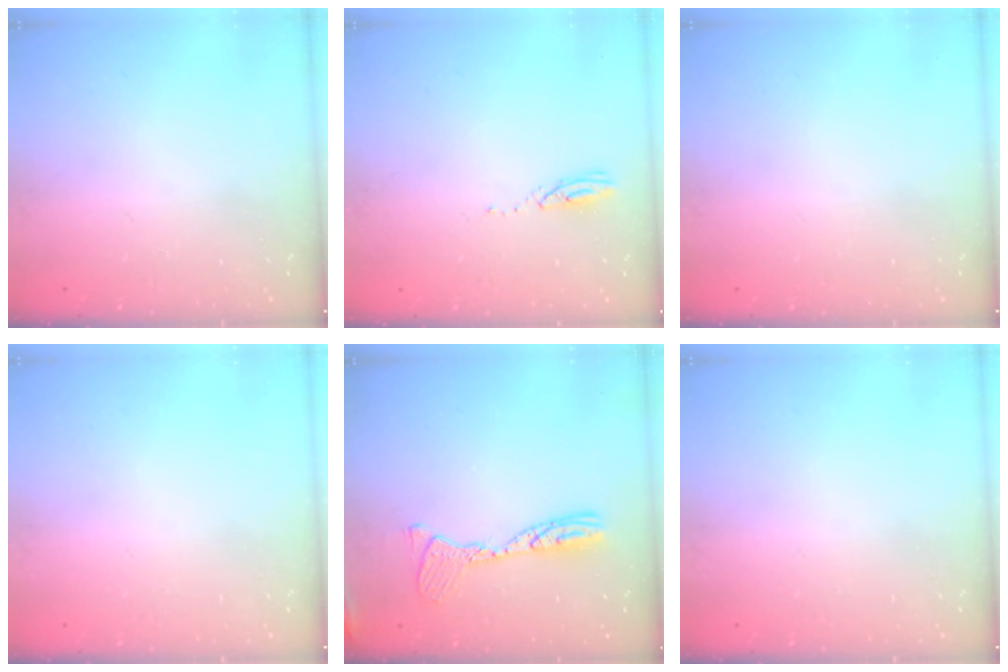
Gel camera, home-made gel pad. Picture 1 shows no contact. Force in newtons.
{"total": 3.2, "press": 3.2, "slide": 0.2}
{"total": 0.0}
{"total": 0.0}
{"total": 12.0, "press": 11.9, "slide": 1.1}
{"total": 0.0}